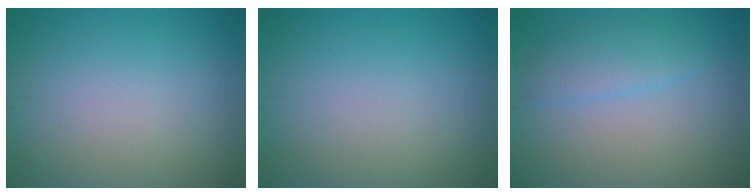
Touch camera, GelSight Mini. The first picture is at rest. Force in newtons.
{"total": 0.0}
{"total": 2.3, "press": 2.3, "slide": 0.0}